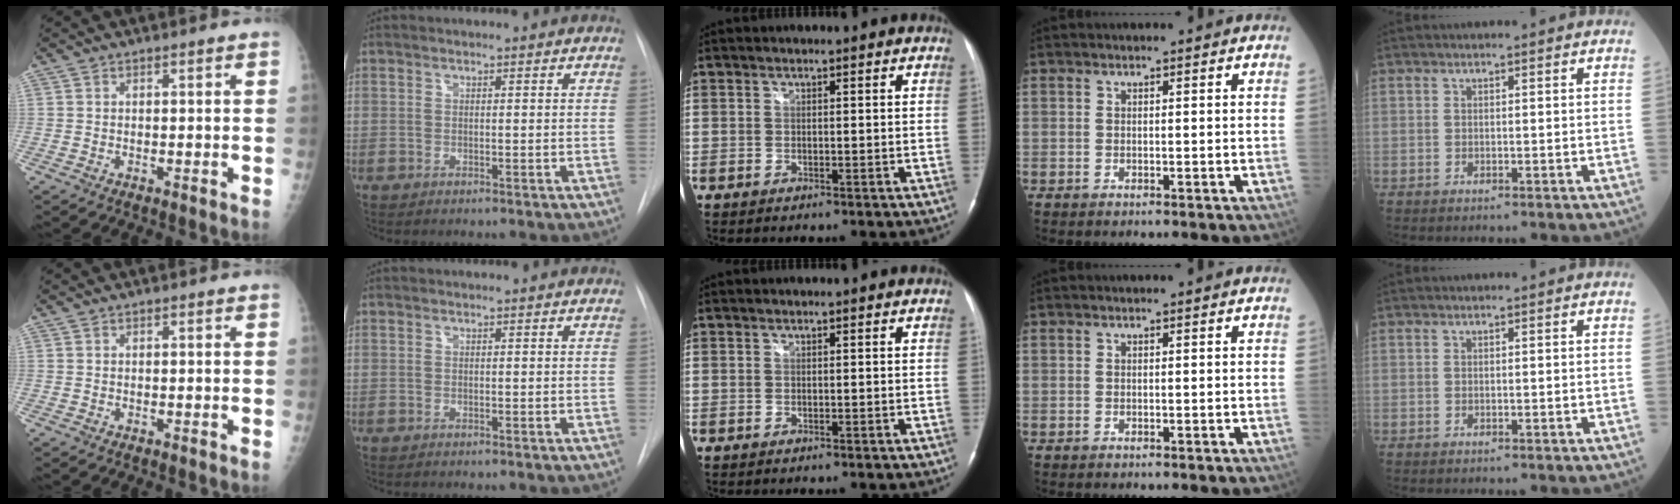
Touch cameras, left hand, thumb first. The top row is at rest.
{}